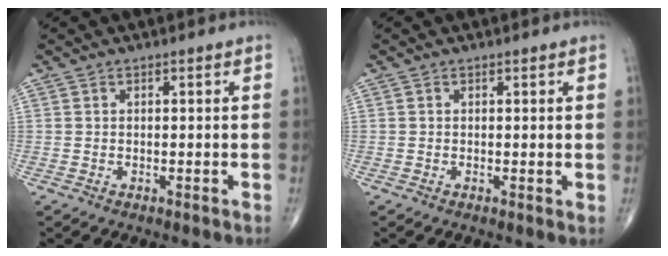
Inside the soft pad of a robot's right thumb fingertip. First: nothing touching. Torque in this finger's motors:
{"motor_torque": [-0.62, -0.14, 0.15, -0.13, -0.11]}